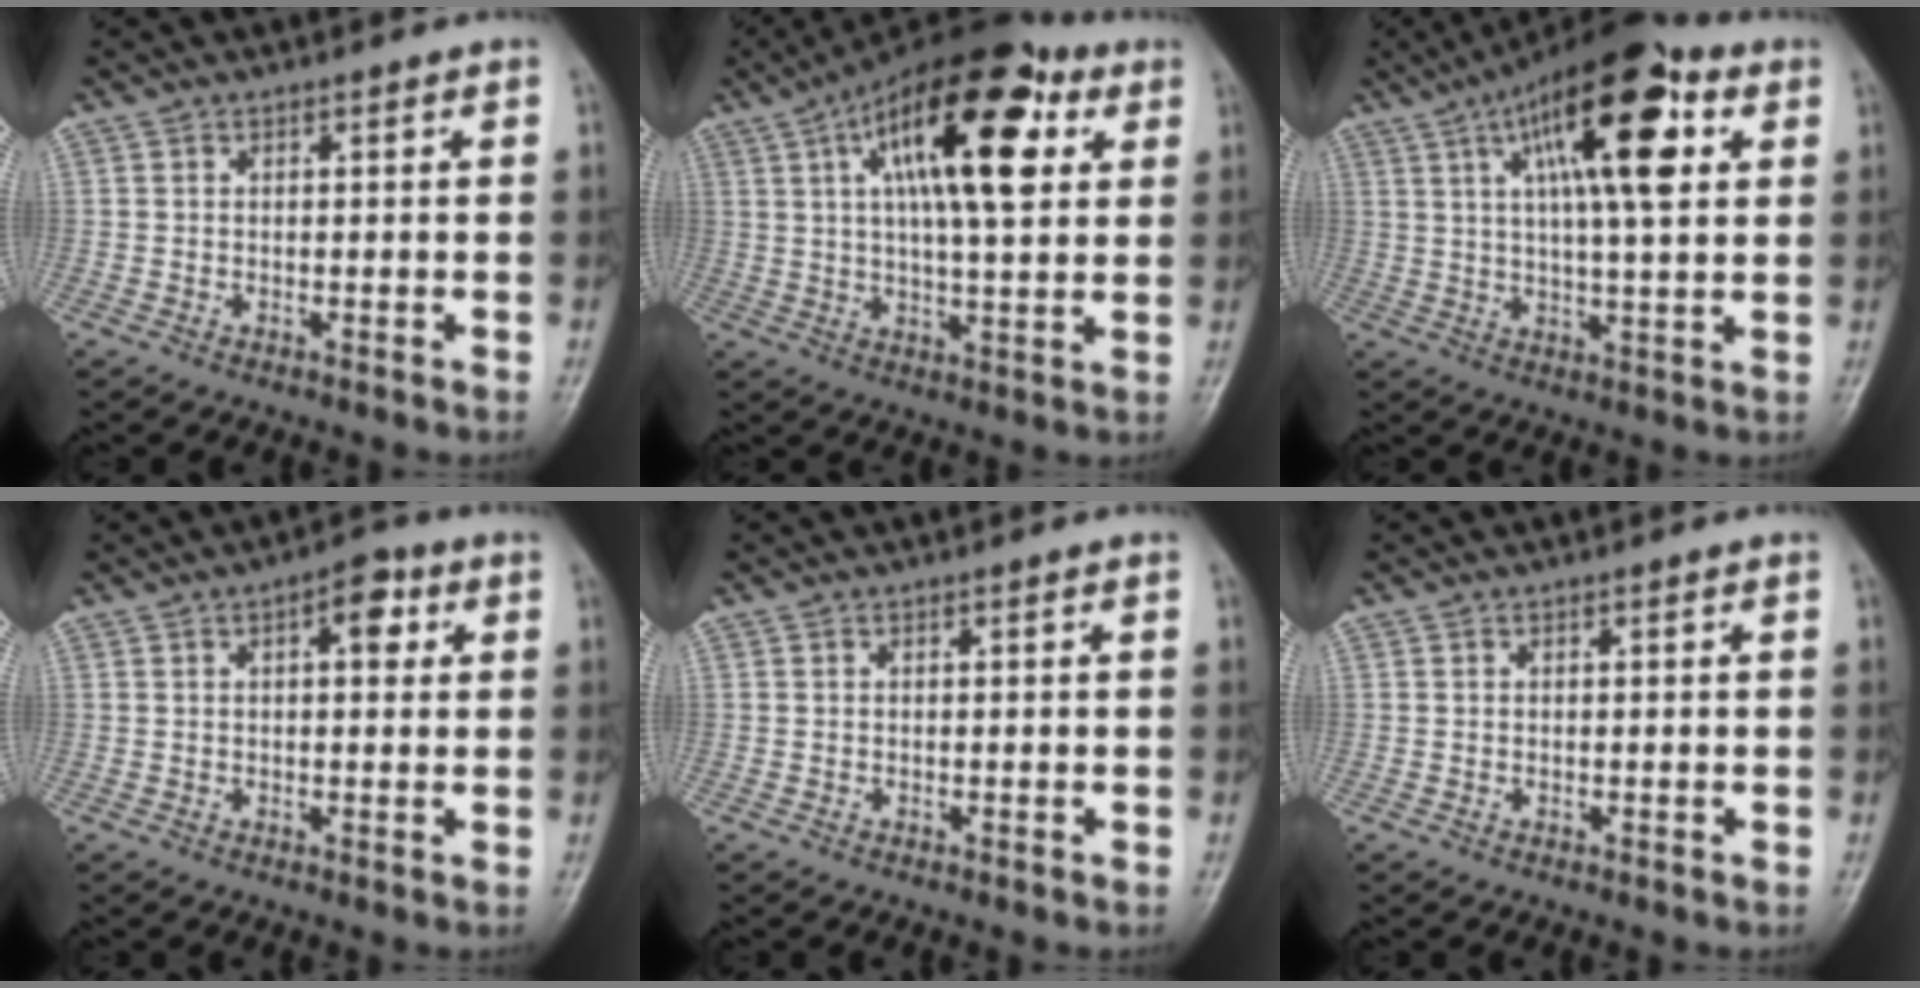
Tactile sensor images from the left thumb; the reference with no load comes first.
{"total": 20.9, "force": [7.2, 8.3, 17.8], "torque": [-0.270, 0.002, 0.103]}
{"total": 18.7, "force": [6.9, 6.2, 16.3], "torque": [-0.239, -0.001, 0.101]}
{"total": 5.3, "force": [1.8, 2.5, 4.3], "torque": [-0.042, 0.003, 0.017]}
{"total": 0.0}
{"total": 0.0}